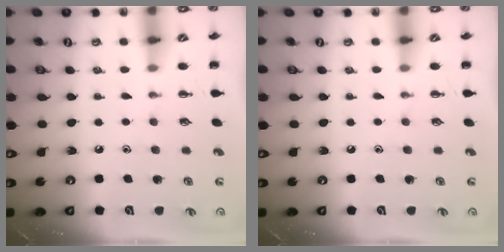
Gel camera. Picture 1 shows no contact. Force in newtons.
{"total": 0.0}